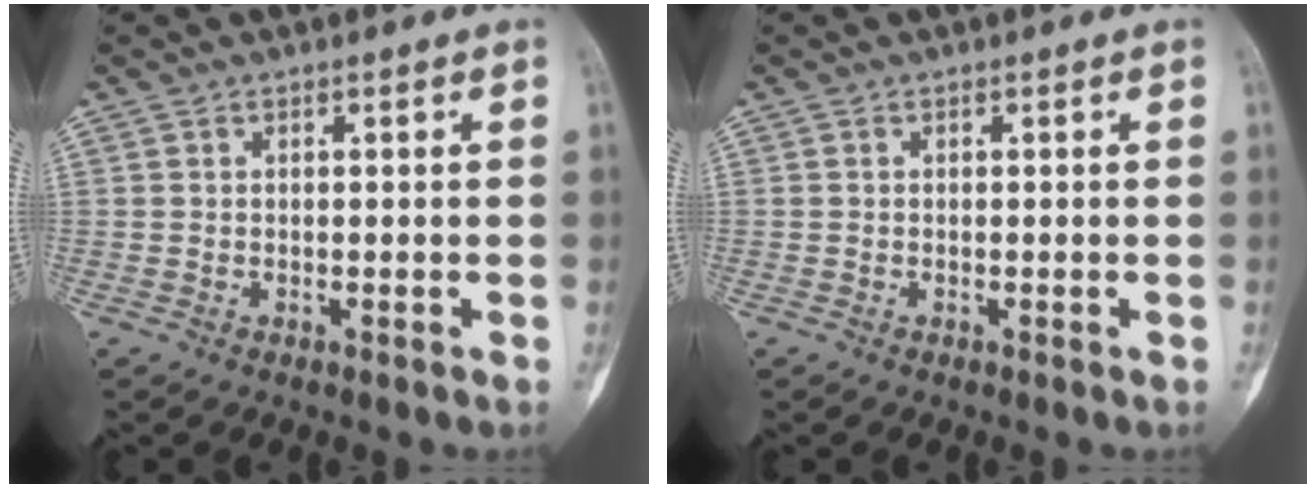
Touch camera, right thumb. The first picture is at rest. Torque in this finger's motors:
{"motor_torque": [1.94, 3.07, 0.02, -0.17, -0.03]}